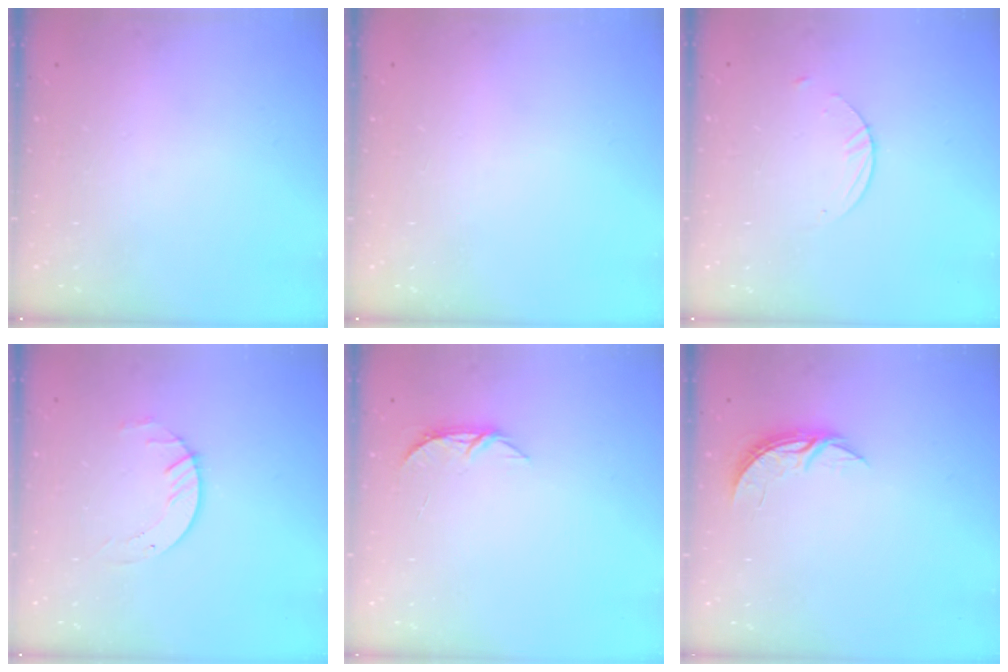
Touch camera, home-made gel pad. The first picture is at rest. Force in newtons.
{"total": 0.0}
{"total": 2.1, "press": 2.1, "slide": 0.2}
{"total": 3.6, "press": 3.6, "slide": 0.4}
{"total": 5.7, "press": 5.6, "slide": 0.4}
{"total": 4.3, "press": 4.3, "slide": 0.3}